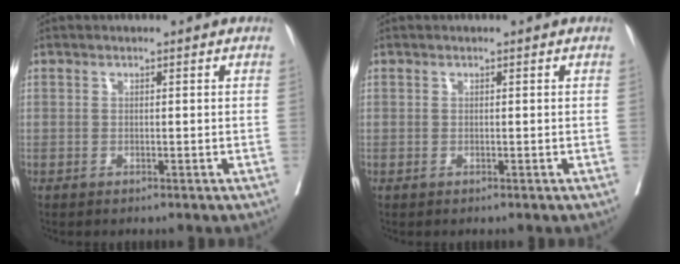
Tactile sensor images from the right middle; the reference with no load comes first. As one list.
[{"total": 0.0}]